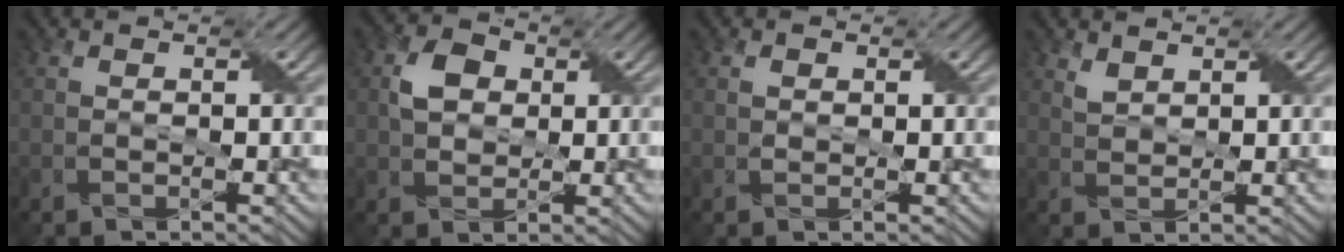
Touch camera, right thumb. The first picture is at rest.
{"total": 4.4, "force": [0.9, 3.5, 2.6], "torque": [-0.058, 0.008, 0.014]}
{"total": 0.9, "force": [0.3, 0.7, 0.4], "torque": [-0.011, -0.001, 0.005]}
{"total": 1.8, "force": [1.4, 0.9, 0.8], "torque": [-0.023, -0.002, 0.033]}